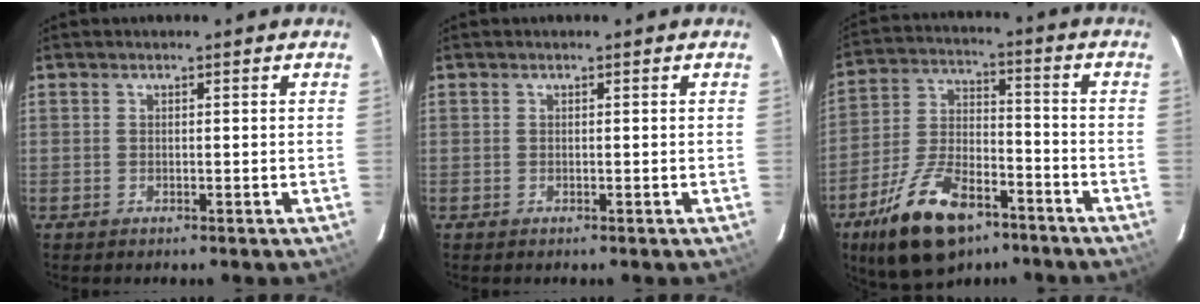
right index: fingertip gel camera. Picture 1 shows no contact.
{"total": 0.0}
{"total": 17.6, "force": [-11.1, 8.2, 10.9], "torque": [-0.222, -0.007, -0.189]}